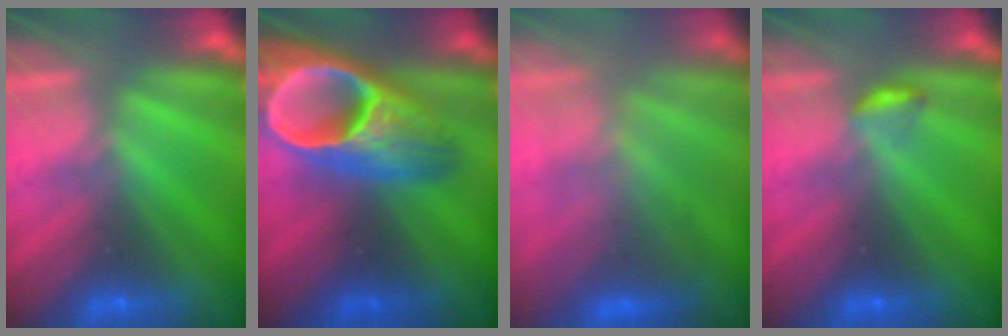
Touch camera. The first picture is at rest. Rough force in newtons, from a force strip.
{"total": 9.4}
{"total": 3.8}
{"total": 2.8}